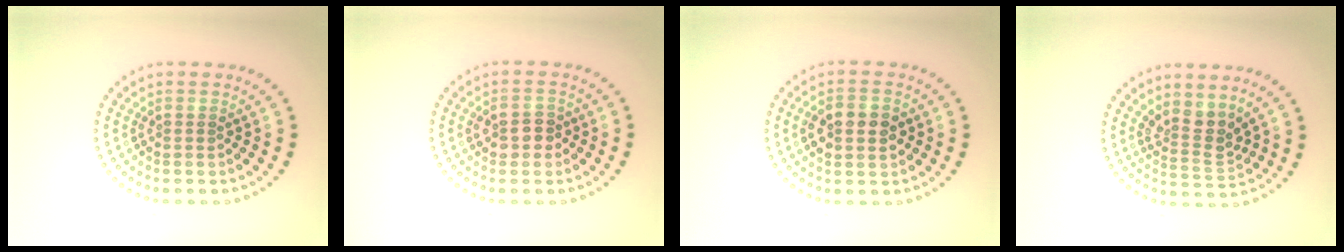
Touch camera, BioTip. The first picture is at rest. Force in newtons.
{"total": 2.3, "press": 2.3, "slide": 0.3}
{"total": 3.6, "press": 3.6, "slide": 0.1}
{"total": 2.8, "press": 2.0, "slide": 1.9}